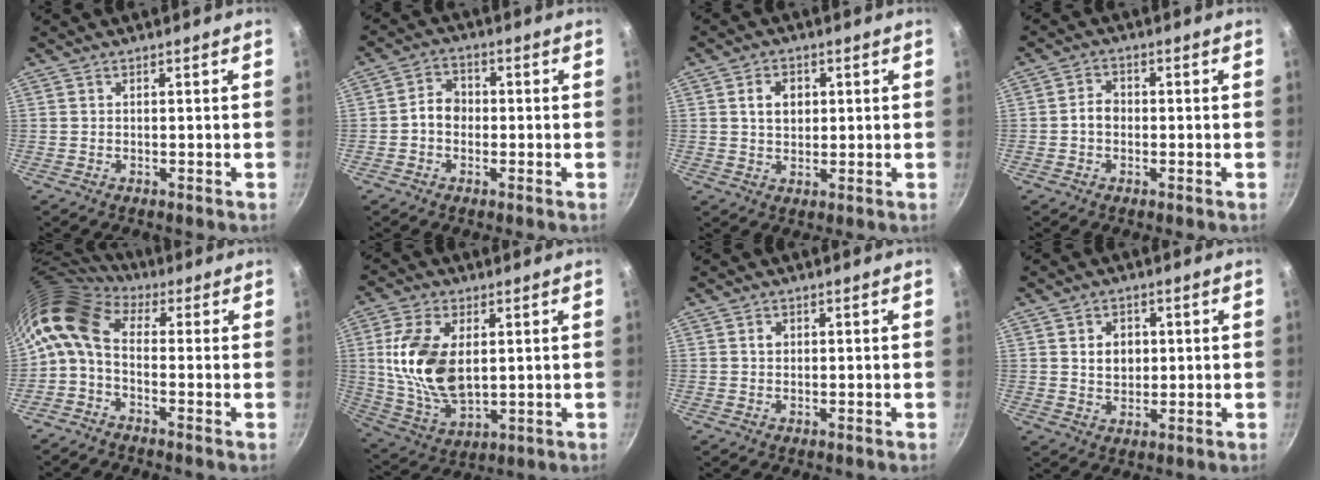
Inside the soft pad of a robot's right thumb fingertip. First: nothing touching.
{"total": 4.7, "force": [-0.6, 3.9, 2.6], "torque": [-0.019, 0.017, -0.020]}
{"total": 4.9, "force": [1.1, 3.7, 3.0], "torque": [-0.030, 0.001, 0.019]}
{"total": 3.2, "force": [-0.5, 2.6, 1.9], "torque": [-0.018, 0.015, -0.012]}
{"total": 9.8, "force": [0.3, 6.0, 7.7], "torque": [-0.152, 0.024, -0.014]}
{"total": 15.4, "force": [2.5, 8.9, 12.4], "torque": [-0.226, -0.017, 0.056]}
{"total": 1.4, "force": [0.4, 1.2, 0.6], "torque": [-0.005, 0.003, 0.006]}
{"total": 5.2, "force": [0.9, 4.2, 3.1], "torque": [-0.027, -0.002, 0.018]}